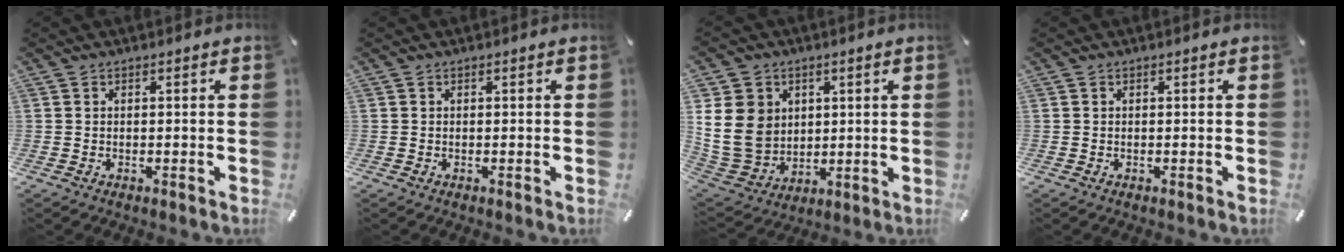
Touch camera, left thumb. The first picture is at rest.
{"total": 0.0}
{"total": 13.8, "force": [3.0, 12.0, 6.0], "torque": [-0.142, -0.014, 0.059]}
{"total": 0.0}